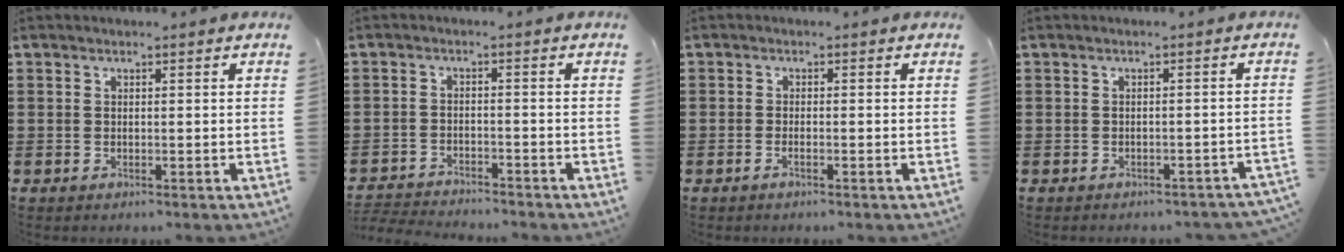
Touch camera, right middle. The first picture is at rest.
{"total": 3.0, "force": [-3.0, 0.1, 0.1], "torque": [-0.015, -0.006, -0.066]}
{"total": 0.9, "force": [-0.6, 0.1, 0.7], "torque": [-0.014, -0.005, -0.009]}
{"total": 1.4, "force": [-1.3, 0.2, 0.3], "torque": [-0.009, 0.001, -0.028]}